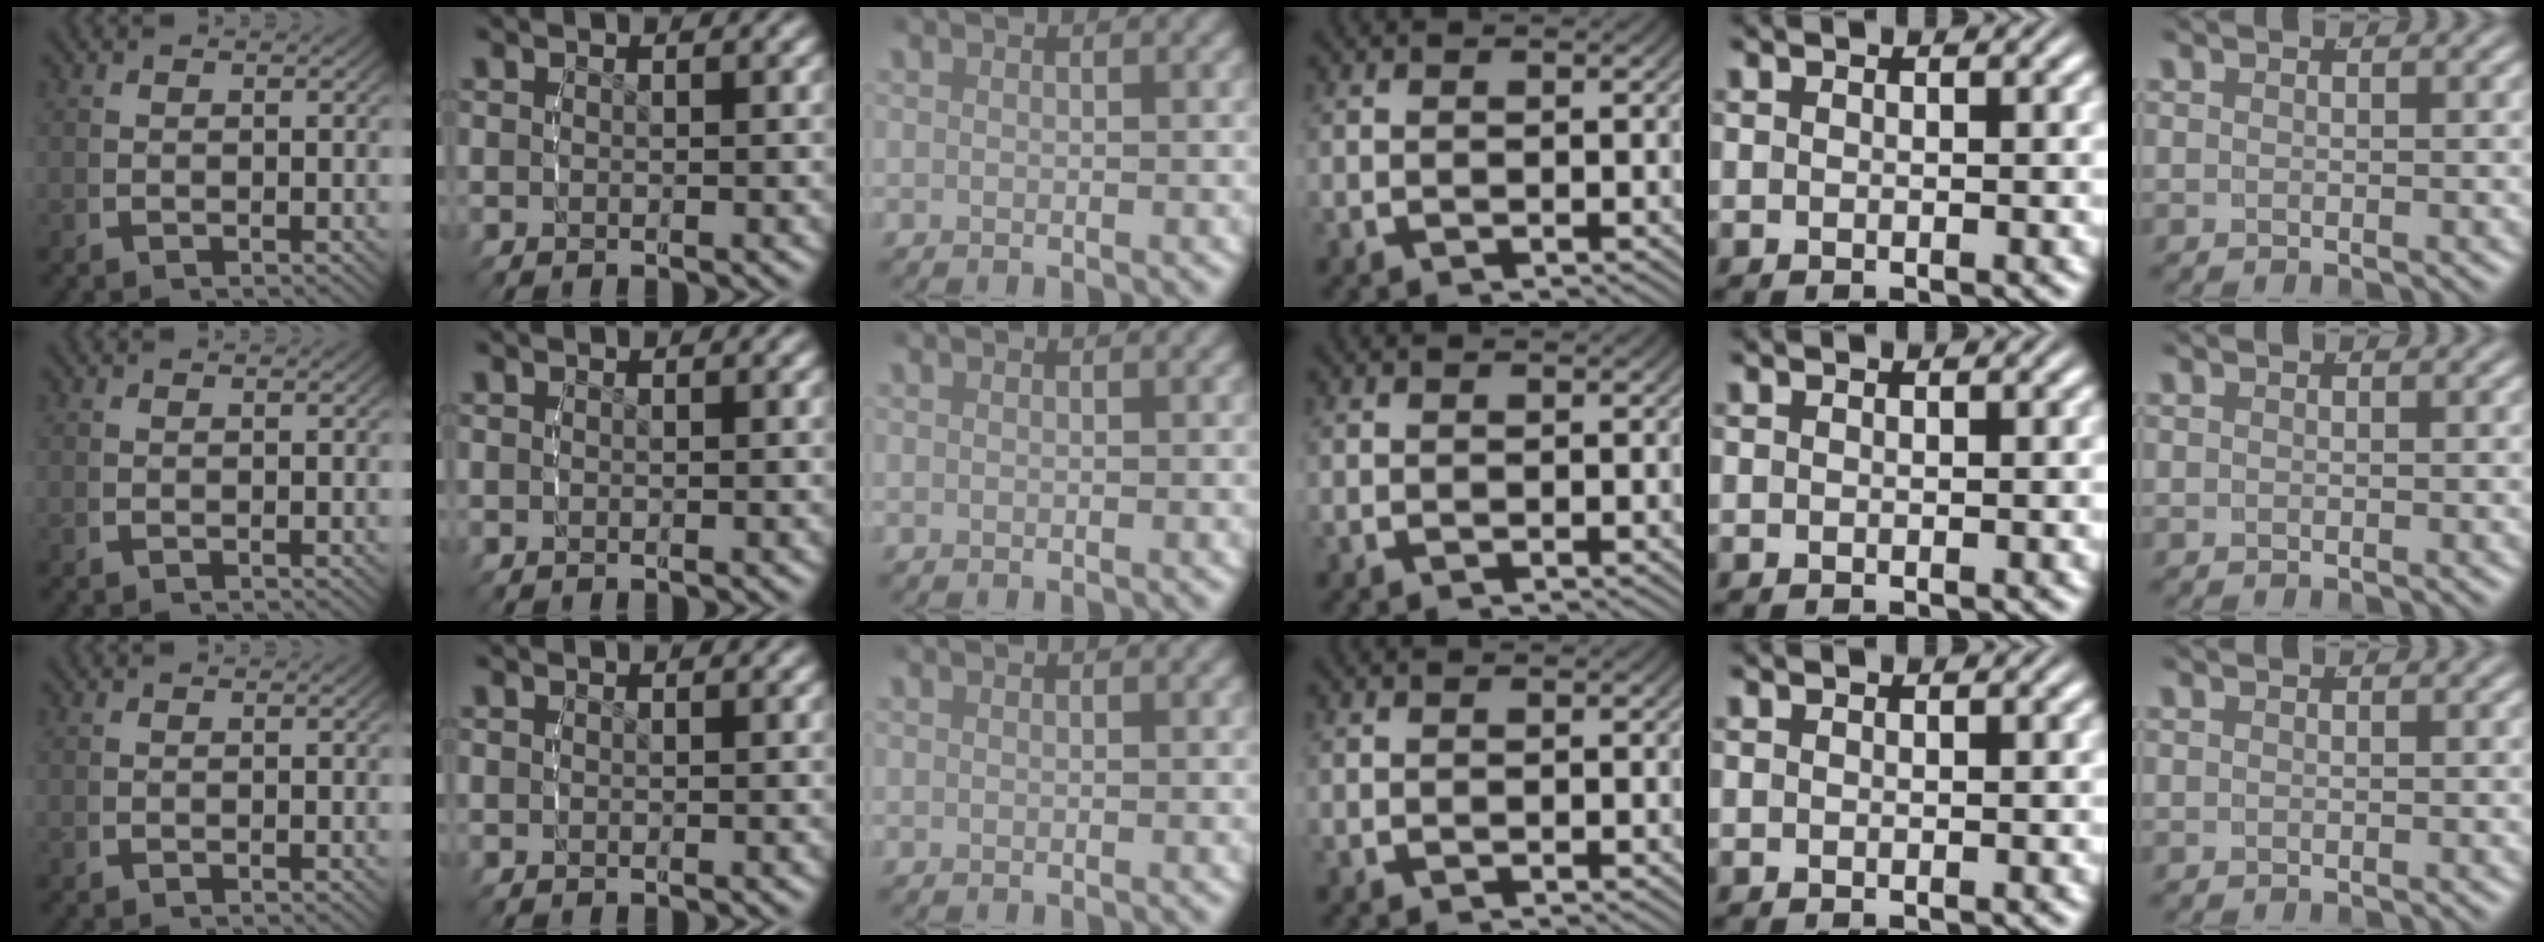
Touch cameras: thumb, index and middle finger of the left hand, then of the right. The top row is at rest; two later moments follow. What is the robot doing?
{"motion": "lift_and_place", "object": "condiment"}